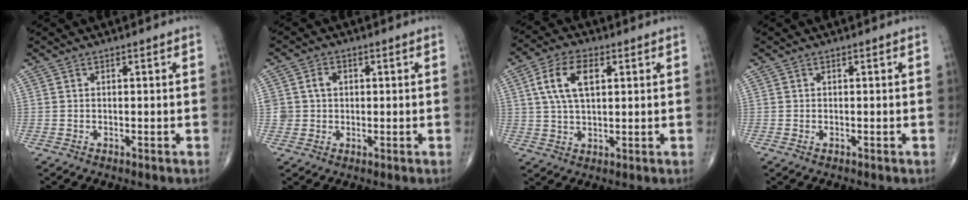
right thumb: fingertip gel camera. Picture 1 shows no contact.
{"total": 3.6, "force": [0.7, 3.1, 1.7], "torque": [-0.013, 0.002, 0.014]}
{"total": 9.4, "force": [2.7, 4.9, 7.5], "torque": [-0.145, 0.006, 0.051]}
{"total": 0.0}